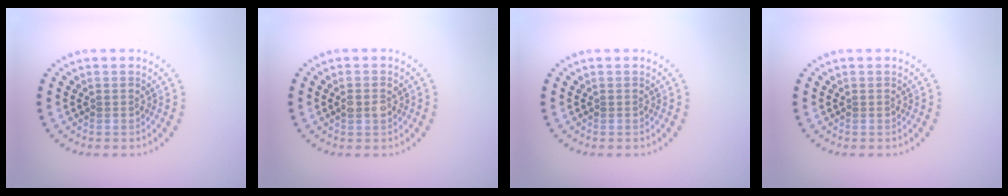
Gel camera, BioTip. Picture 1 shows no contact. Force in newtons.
{"total": 1.6, "press": 1.6, "slide": 0.3}
{"total": 0.0}
{"total": 0.0}